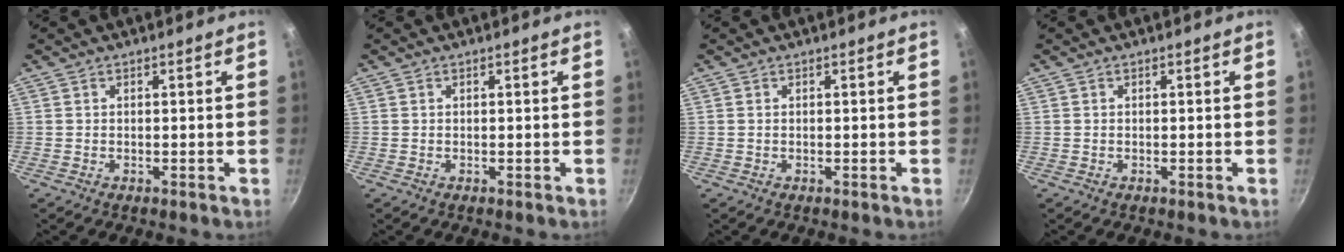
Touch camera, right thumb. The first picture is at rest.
{"total": 0.0}
{"total": 0.0}
{"total": 0.0}